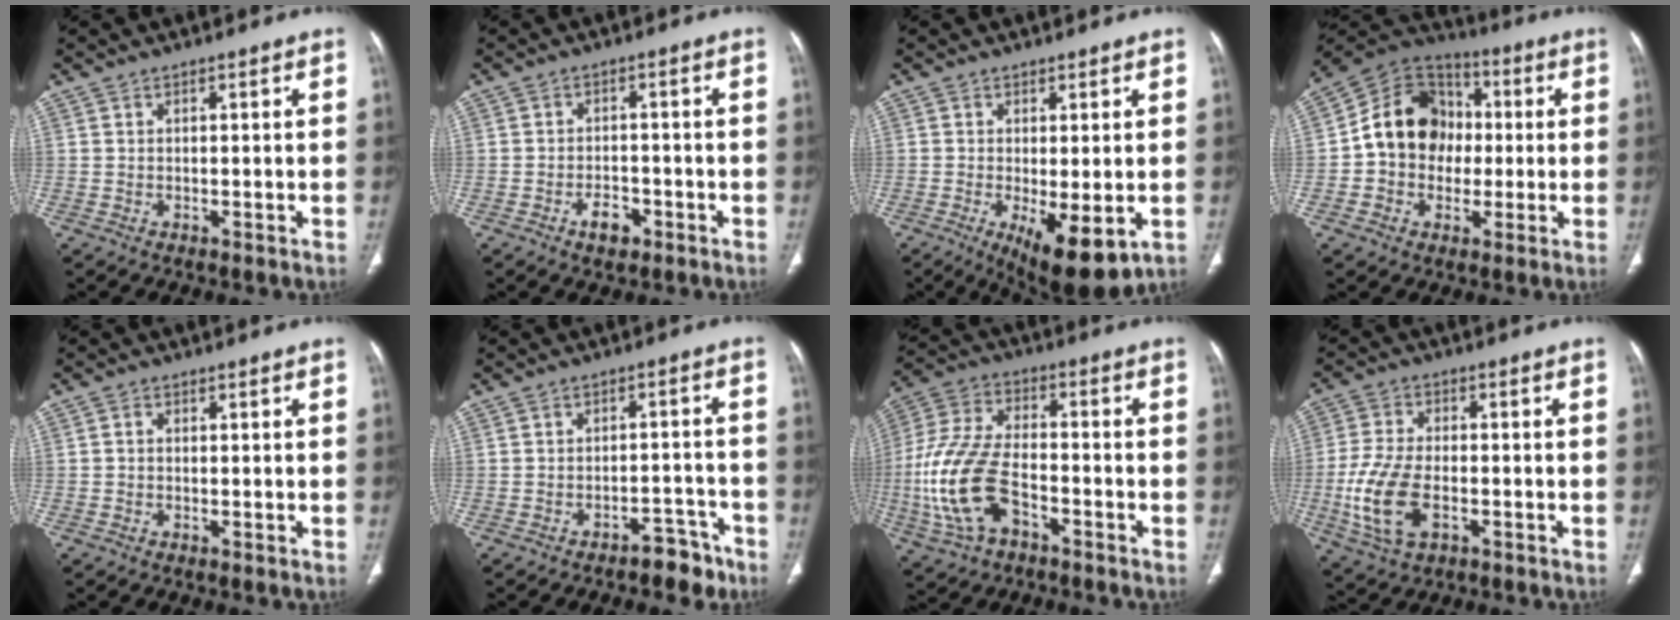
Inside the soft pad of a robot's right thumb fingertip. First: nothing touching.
{"total": 3.9, "force": [-2.2, 2.3, 2.3], "torque": [-0.027, 0.015, -0.032]}
{"total": 10.8, "force": [-3.2, 3.9, 9.5], "torque": [-0.143, -0.023, -0.038]}
{"total": 14.9, "force": [-0.1, 12.5, 8.2], "torque": [-0.098, 0.033, -0.012]}
{"total": 0.9, "force": [-0.1, 0.7, 0.5], "torque": [-0.007, 0.002, -0.005]}
{"total": 6.0, "force": [-4.5, 3.0, 2.6], "torque": [-0.019, 0.047, -0.060]}
{"total": 16.3, "force": [-5.3, 8.9, 12.5], "torque": [-0.276, 0.025, -0.102]}
{"total": 11.8, "force": [-3.1, 6.6, 9.3], "torque": [-0.203, 0.007, -0.055]}